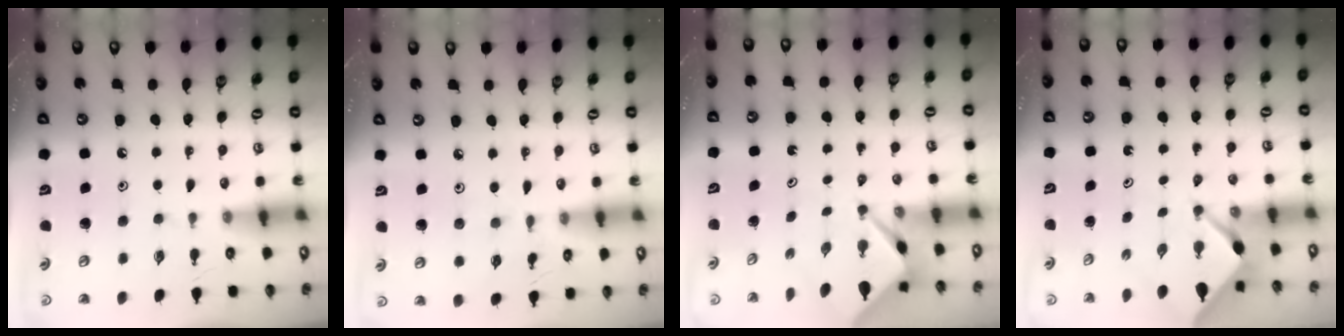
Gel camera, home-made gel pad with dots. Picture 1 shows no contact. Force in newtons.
{"total": 3.1, "press": 3.0, "slide": 0.4}
{"total": 2.5, "press": 2.5, "slide": 0.2}
{"total": 2.2, "press": 2.2, "slide": 0.3}